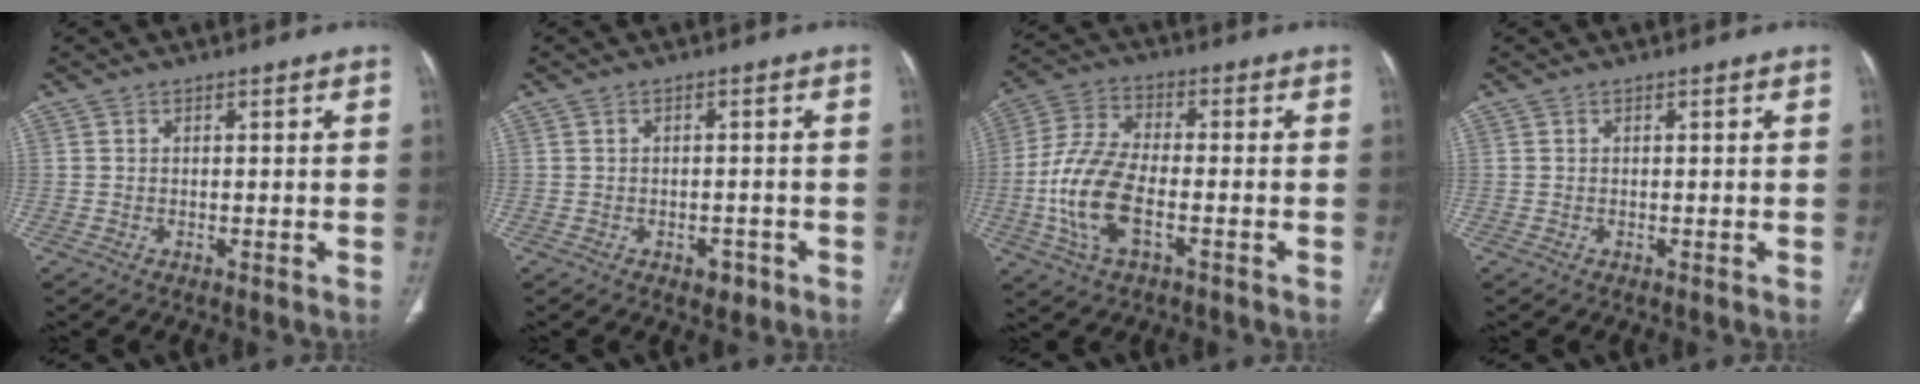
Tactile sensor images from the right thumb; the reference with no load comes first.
{"total": 2.5, "force": [-1.3, 1.7, 1.4], "torque": [-0.007, 0.006, -0.012]}
{"total": 13.1, "force": [-3.5, 6.4, 10.9], "torque": [-0.236, 0.017, -0.069]}
{"total": 0.0}